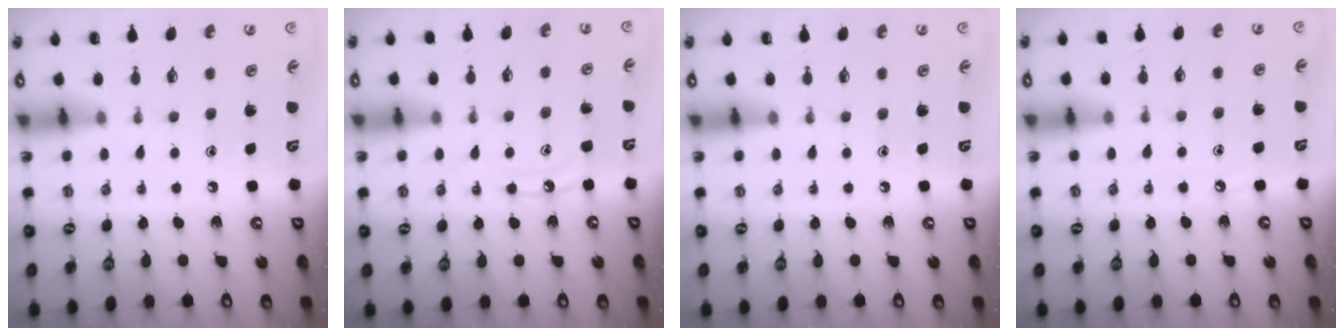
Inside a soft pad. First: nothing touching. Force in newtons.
{"total": 7.6, "press": 7.6, "slide": 0.6}
{"total": 0.0}
{"total": 3.2, "press": 3.2, "slide": 0.4}